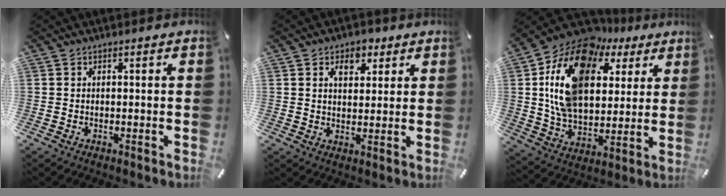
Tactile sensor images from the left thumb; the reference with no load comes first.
{"total": 5.5, "force": [2.8, 3.9, 2.6], "torque": [-0.018, -0.010, 0.040]}
{"total": 20.1, "force": [7.6, 13.2, 13.0], "torque": [-0.273, -0.038, 0.133]}